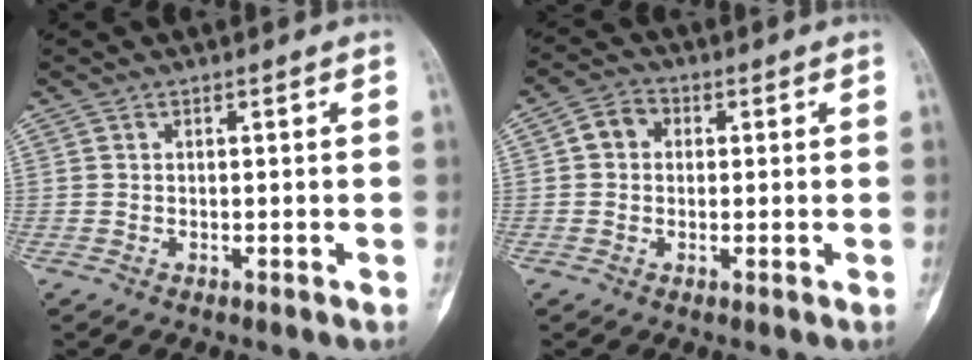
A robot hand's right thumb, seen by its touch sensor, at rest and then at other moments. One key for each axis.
{"total": 4.2, "fx": 0.5, "fy": 3.5, "fz": 2.2, "tx": -0.023, "ty": 0.013, "tz": -0.001}